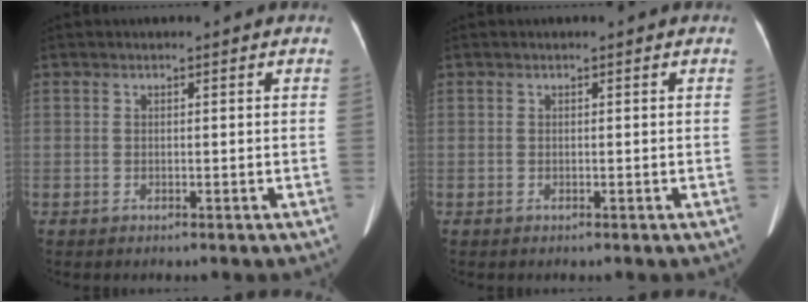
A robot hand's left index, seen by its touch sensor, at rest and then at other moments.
{"total": 0.0}